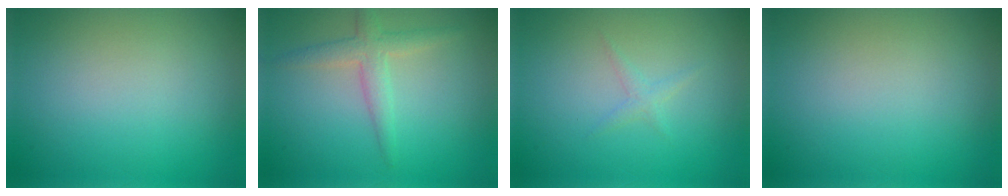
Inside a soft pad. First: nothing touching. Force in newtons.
{"total": 2.6, "press": 2.5, "slide": 0.1}
{"total": 0.9, "press": 0.9, "slide": 0.0}
{"total": 0.0}